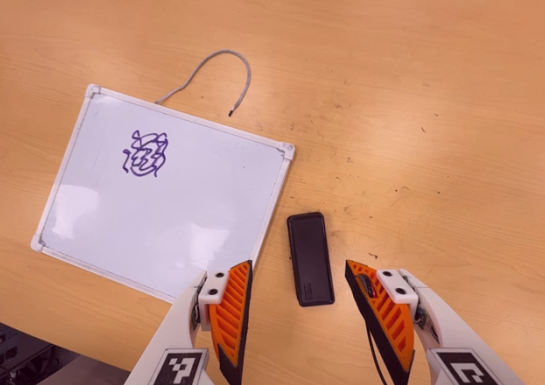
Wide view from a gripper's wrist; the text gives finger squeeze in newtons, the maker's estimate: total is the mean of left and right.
{"total": 0.0}